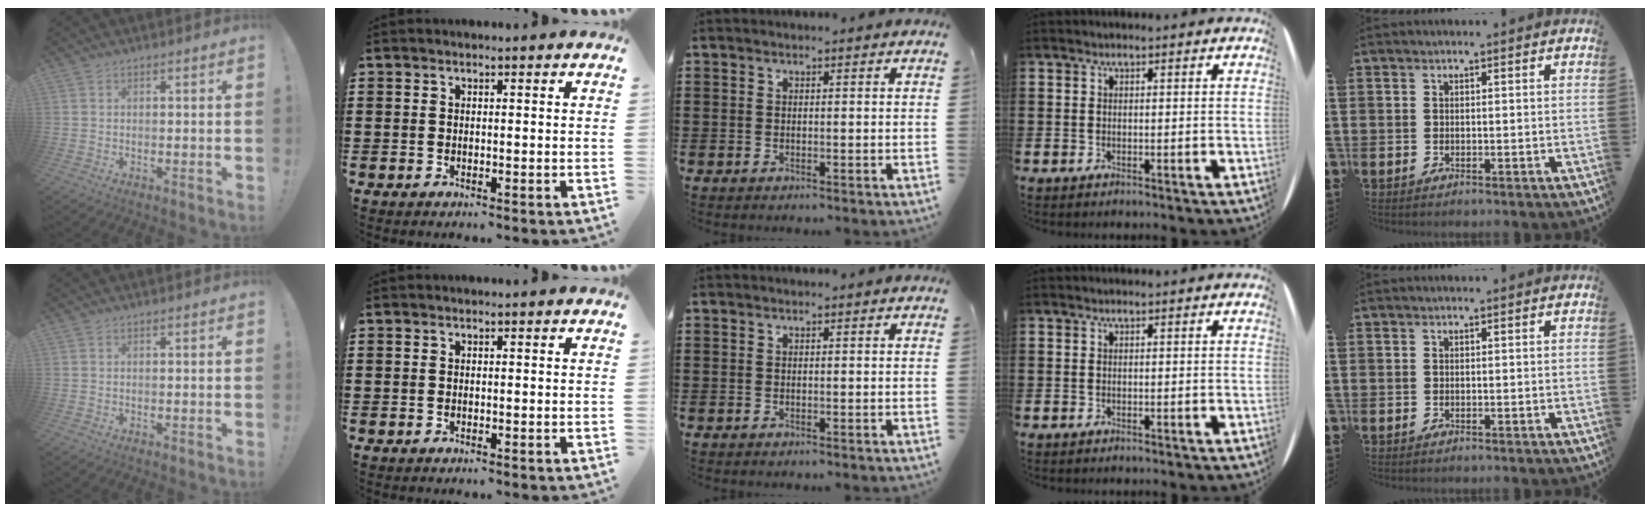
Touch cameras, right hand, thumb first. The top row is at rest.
{}